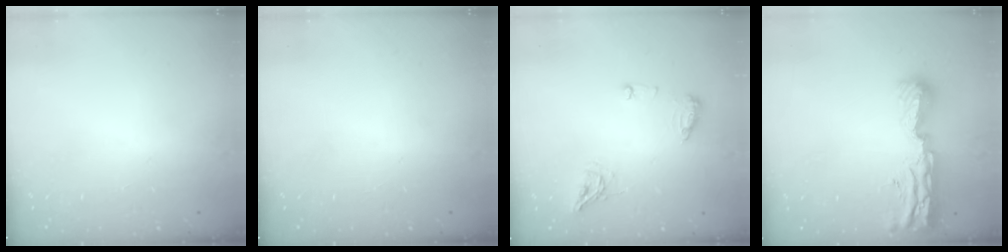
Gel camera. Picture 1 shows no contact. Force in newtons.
{"total": 0.0}
{"total": 8.8, "press": 8.8, "slide": 0.5}
{"total": 11.5, "press": 11.4, "slide": 1.6}